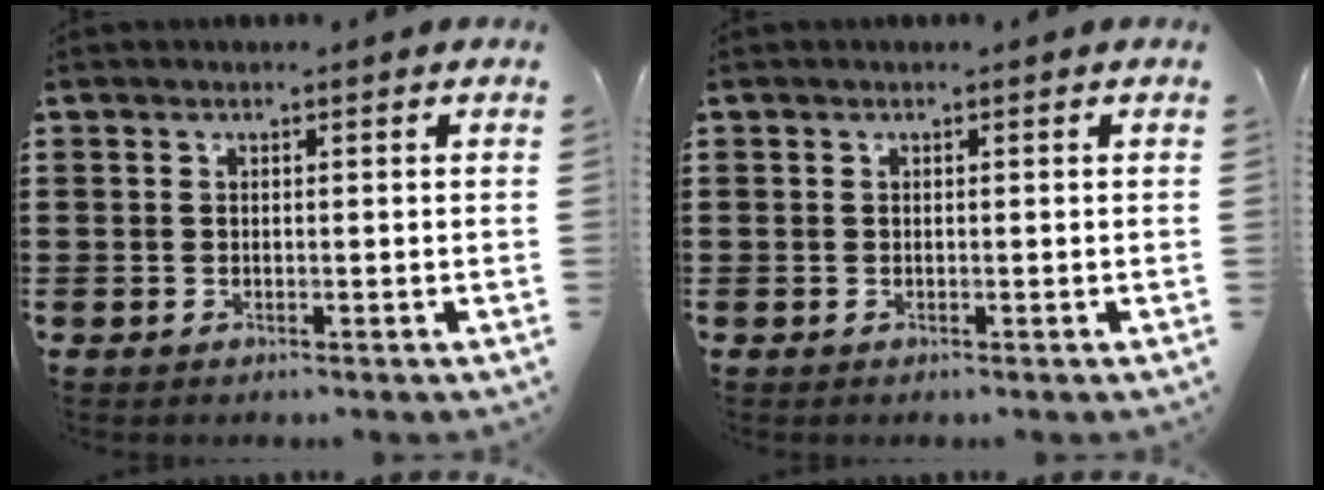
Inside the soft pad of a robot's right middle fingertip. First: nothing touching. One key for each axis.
{"total": 0.0}